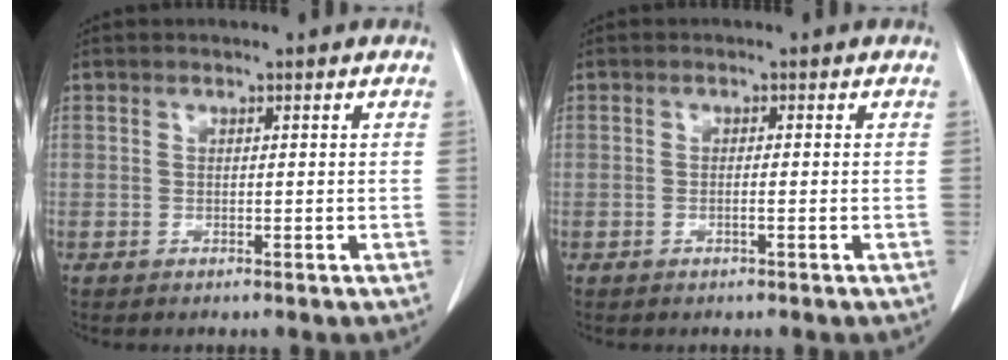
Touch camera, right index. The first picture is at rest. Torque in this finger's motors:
{"motor_torque": [0.00, -0.06, -0.01, 0.00]}